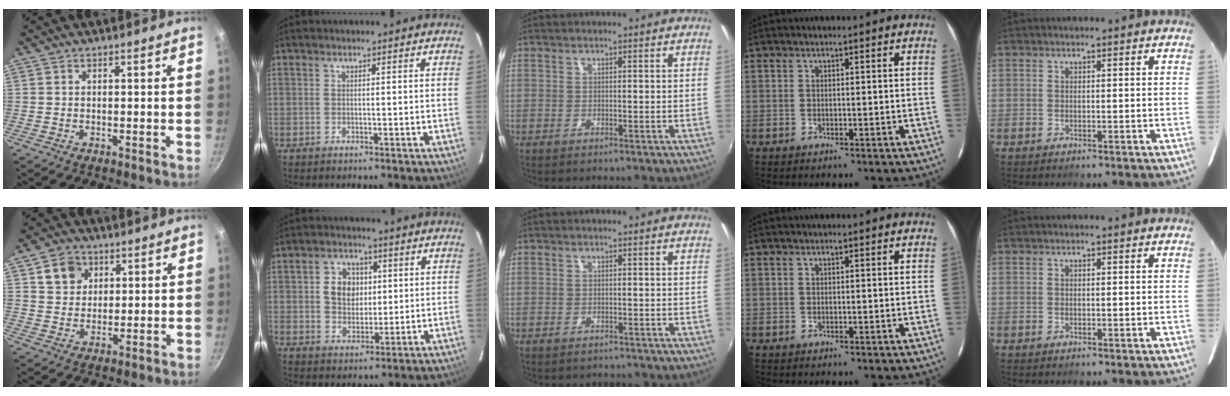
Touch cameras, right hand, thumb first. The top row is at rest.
{"thumb": {"total": 6.2, "force": [2.6, 5.3, 2.1], "torque": [-0.007, 0.003, 0.045]}, "index": {"total": 6.9, "force": [1.3, 5.7, 3.7], "torque": [-0.069, 0.018, 0.028]}, "middle": {"total": 1.7, "force": [-1.6, 0.5, 0.3], "torque": [-0.010, -0.007, -0.020]}}